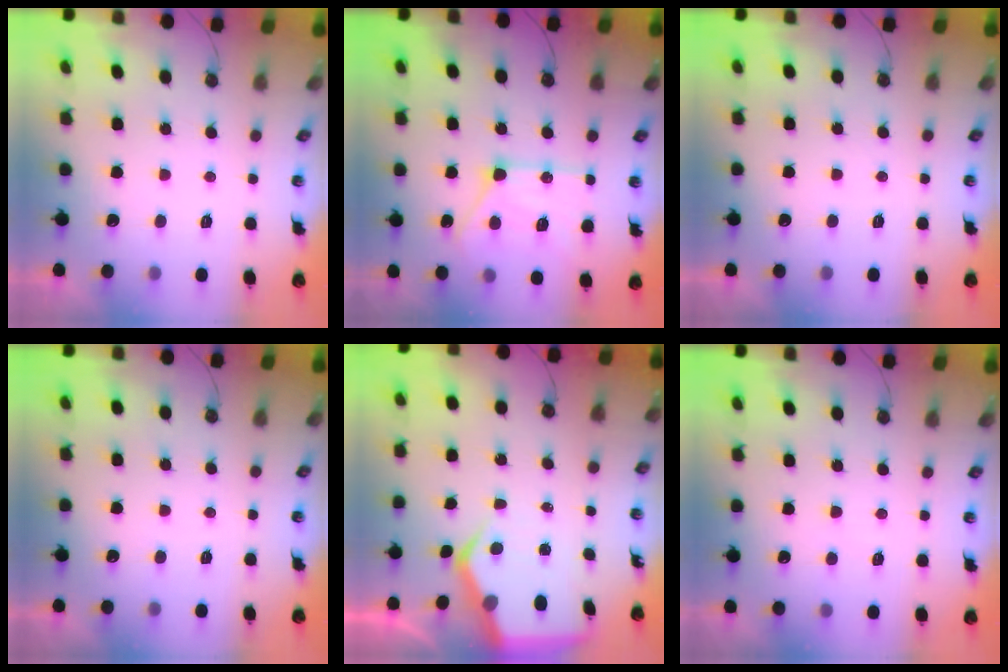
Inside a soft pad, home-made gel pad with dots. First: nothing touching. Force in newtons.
{"total": 15.2, "press": 15.2, "slide": 0.9}
{"total": 0.0}
{"total": 0.0}
{"total": 7.6, "press": 7.5, "slide": 1.2}
{"total": 3.0, "press": 3.0, "slide": 0.5}